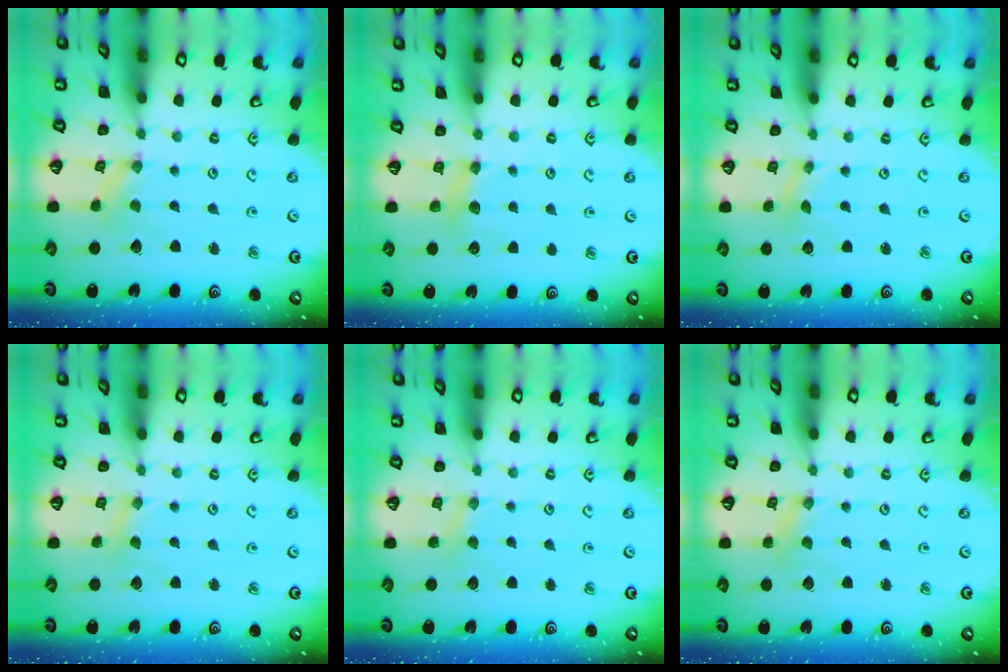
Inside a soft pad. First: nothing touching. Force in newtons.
{"total": 6.1, "press": 6.1, "slide": 0.5}
{"total": 0.0}
{"total": 0.5, "press": 0.5, "slide": 0.1}
{"total": 3.7, "press": 3.6, "slide": 0.6}
{"total": 1.0, "press": 0.9, "slide": 0.3}